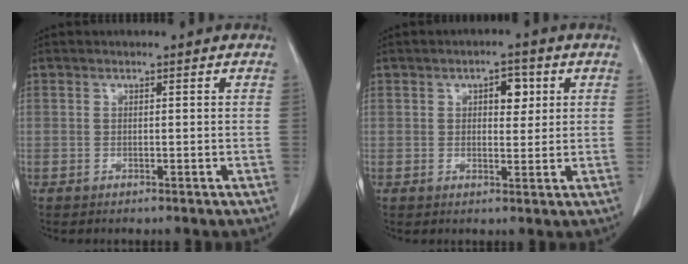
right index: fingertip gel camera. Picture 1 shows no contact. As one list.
[{"total": 3.7, "force": [1.3, 1.9, 2.9], "torque": [-0.041, 0.007, 0.017]}]